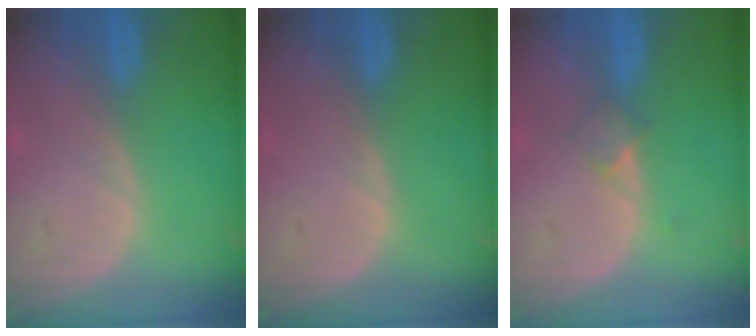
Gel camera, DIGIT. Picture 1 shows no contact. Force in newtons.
{"total": 0.0}
{"total": 2.3, "press": 2.0, "slide": 1.1}